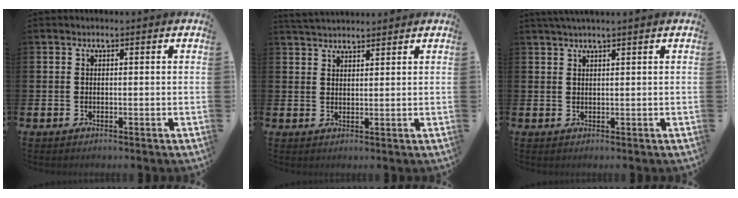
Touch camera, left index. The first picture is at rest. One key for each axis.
{"total": 3.1, "fx": 3.0, "fy": 0.4, "fz": 0.3, "tx": -0.010, "ty": -0.013, "tz": 0.056}
{"total": 1.4, "fx": 1.2, "fy": -0.3, "fz": 0.7, "tx": -0.015, "ty": 0.001, "tz": 0.024}